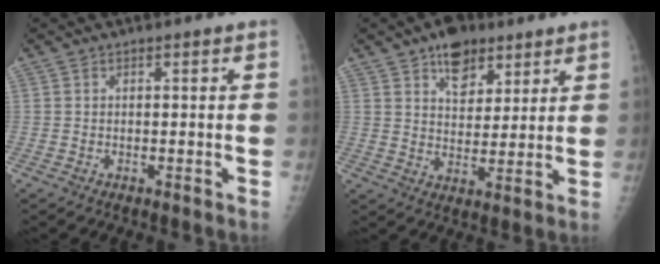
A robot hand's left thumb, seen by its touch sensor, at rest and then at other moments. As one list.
[{"total": 9.4, "force": [5.8, 5.5, 4.8], "torque": [-0.043, -0.029, 0.093]}]